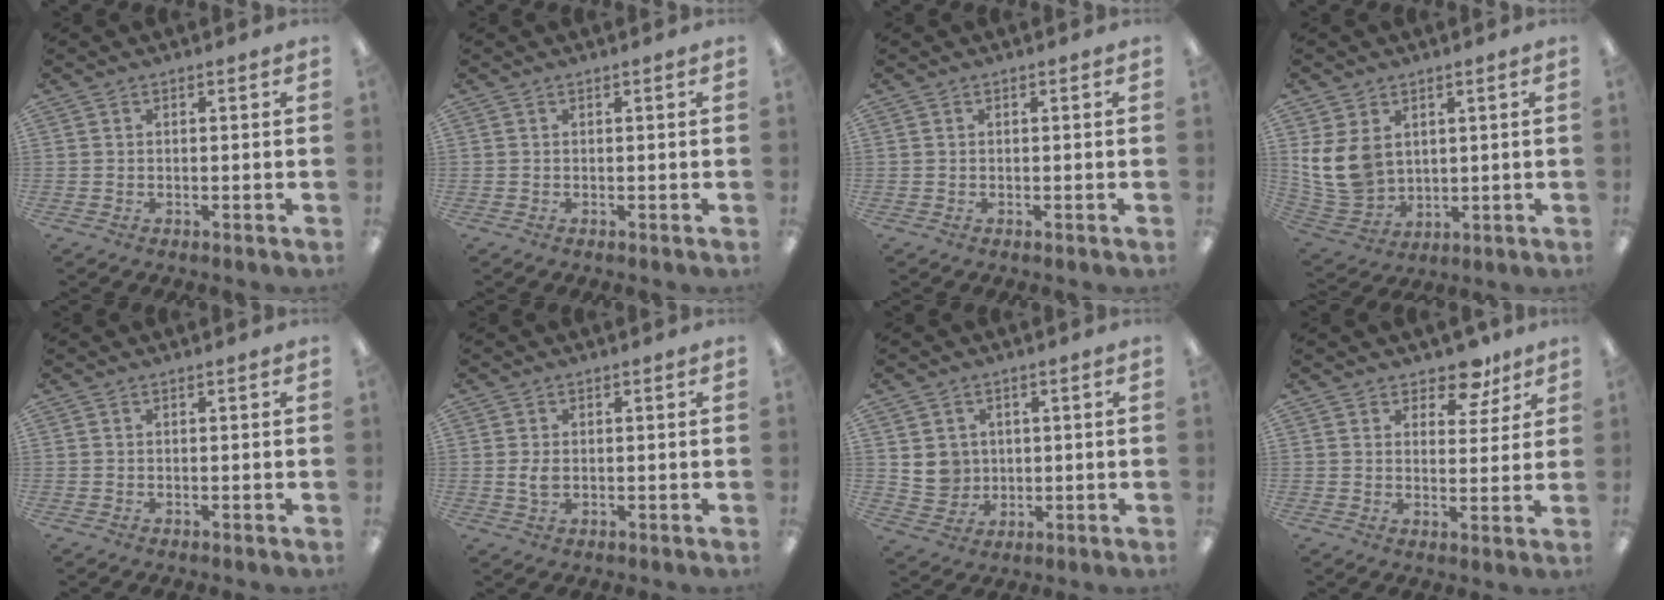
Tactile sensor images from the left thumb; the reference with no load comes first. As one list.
[{"total": 0.0}, {"total": 0.0}, {"total": 11.5, "force": [2.7, 9.1, 6.5], "torque": [-0.161, -0.005, 0.058]}, {"total": 0.0}, {"total": 3.1, "force": [-0.1, 2.0, 2.4], "torque": [-0.058, 0.000, -0.006]}, {"total": 5.8, "force": [1.5, 5.6, 0.8], "torque": [-0.009, 0.001, 0.031]}, {"total": 7.5, "force": [5.9, 3.9, 2.5], "torque": [-0.031, -0.034, 0.104]}]